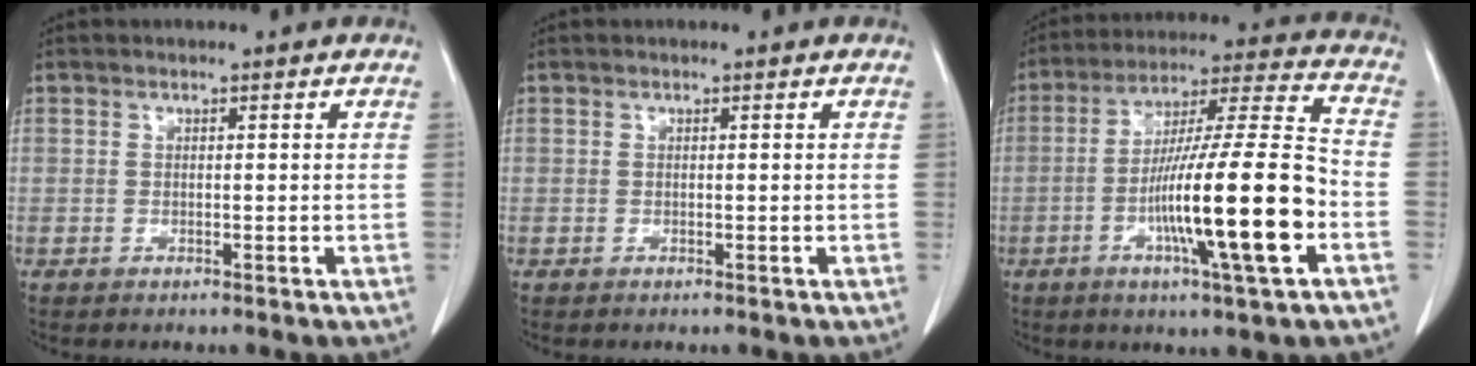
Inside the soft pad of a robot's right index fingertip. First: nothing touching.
{"total": 0.0}
{"total": 18.2, "force": [-5.6, 0.2, 17.3], "torque": [-0.299, -0.003, -0.096]}